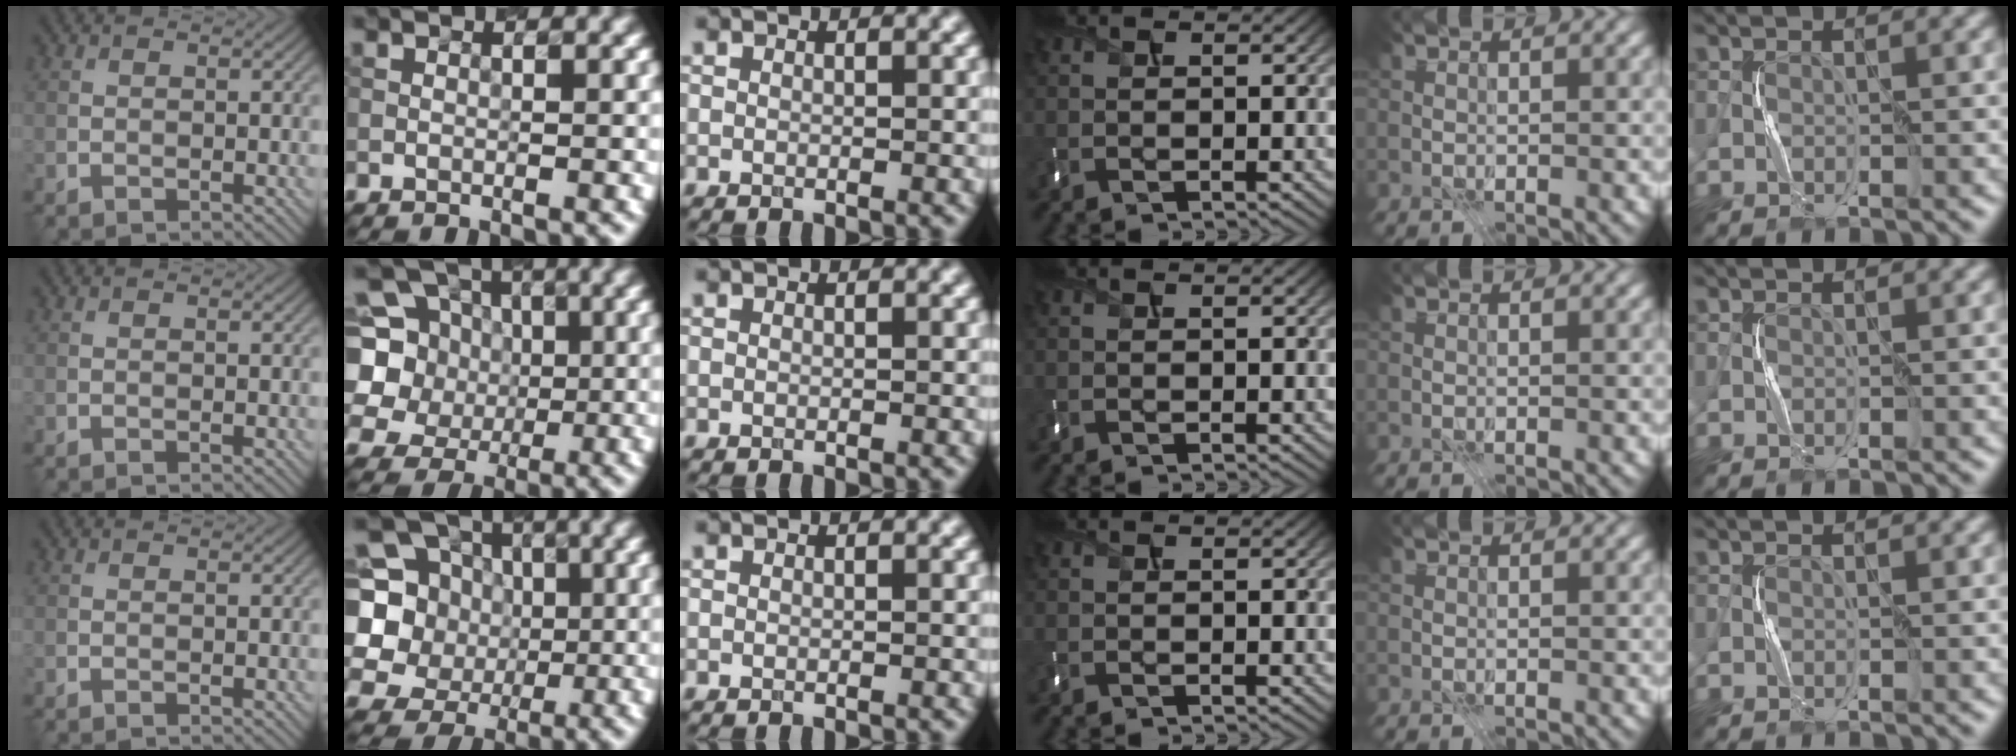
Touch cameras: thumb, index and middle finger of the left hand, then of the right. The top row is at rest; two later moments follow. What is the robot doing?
{"motion": "press", "object": "keyboard"}